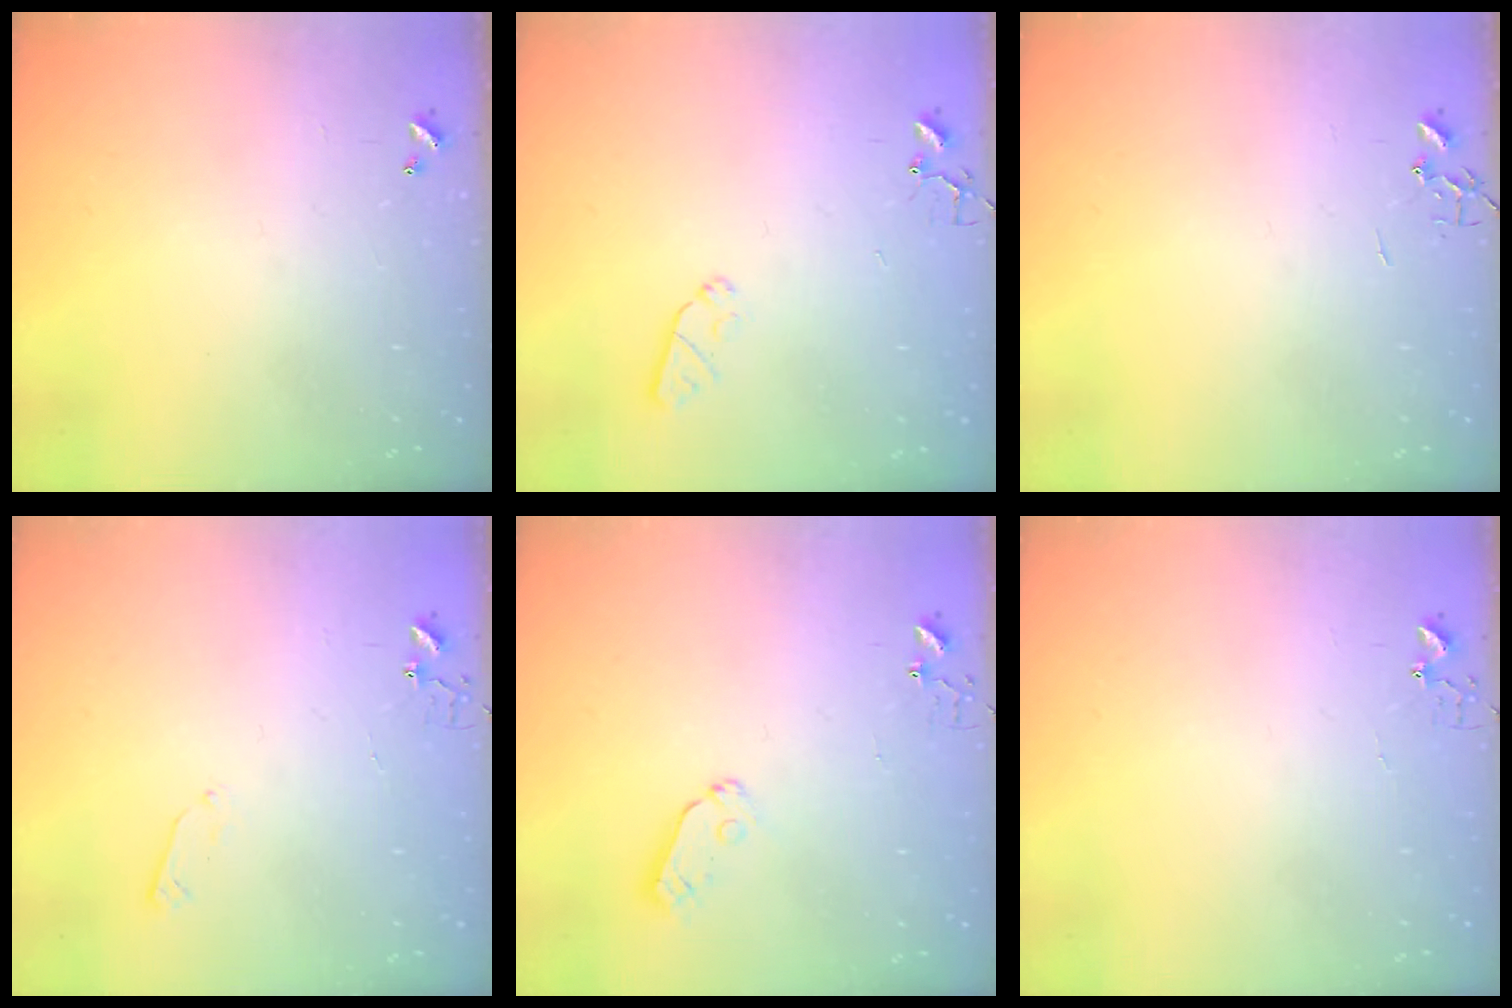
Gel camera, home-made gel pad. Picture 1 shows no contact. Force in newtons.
{"total": 5.4, "press": 5.3, "slide": 0.9}
{"total": 0.0}
{"total": 3.4, "press": 3.4, "slide": 0.4}
{"total": 5.5, "press": 5.5, "slide": 0.6}
{"total": 2.9, "press": 2.9, "slide": 0.4}